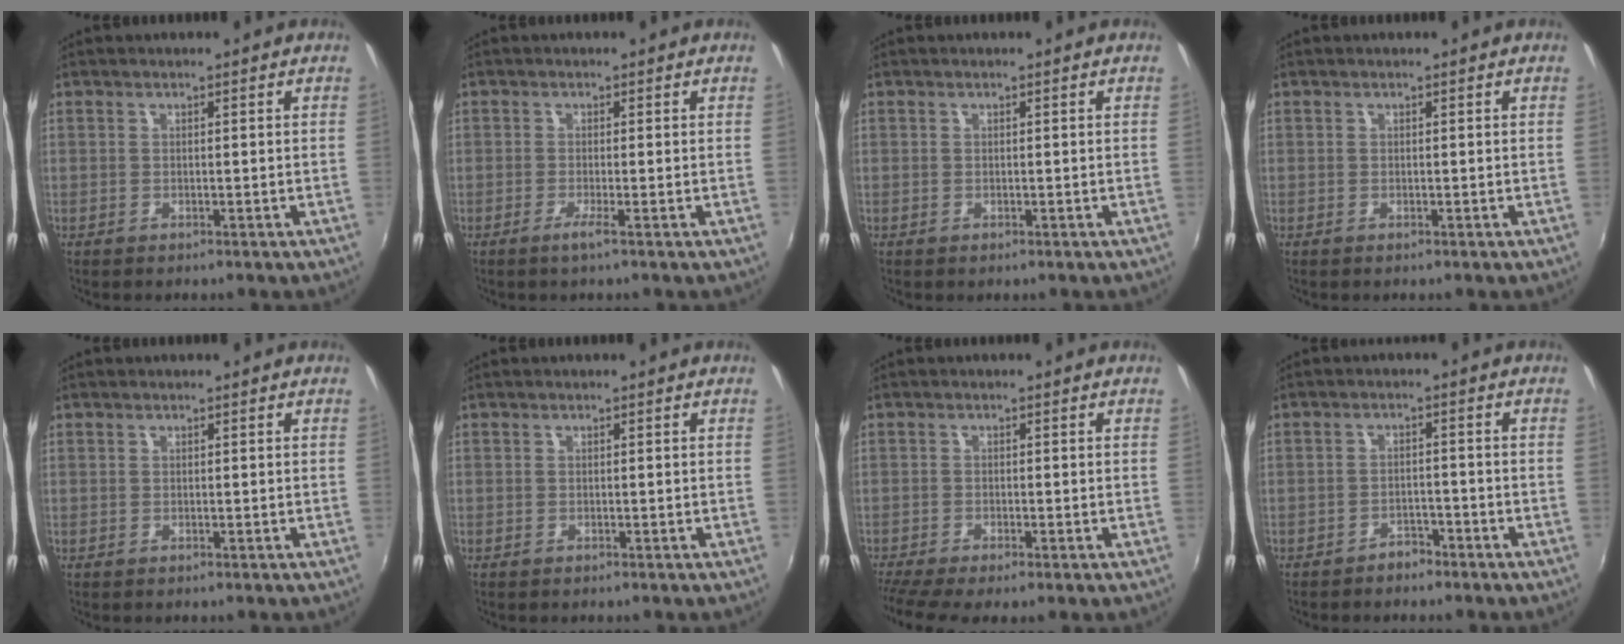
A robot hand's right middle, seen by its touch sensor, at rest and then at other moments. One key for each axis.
{"total": 1.6, "fx": -0.8, "fy": -0.6, "fz": 1.3, "tx": -0.029, "ty": -0.003, "tz": -0.021}
{"total": 0.0}
{"total": 0.0}
{"total": 0.0}
{"total": 0.0}
{"total": 4.7, "fx": -3.5, "fy": 0.1, "fz": 3.1, "tx": -0.071, "ty": -0.026, "tz": -0.063}
{"total": 2.7, "fx": -2.4, "fy": 1.2, "fz": 0.6, "tx": -0.018, "ty": 0.007, "tz": -0.034}